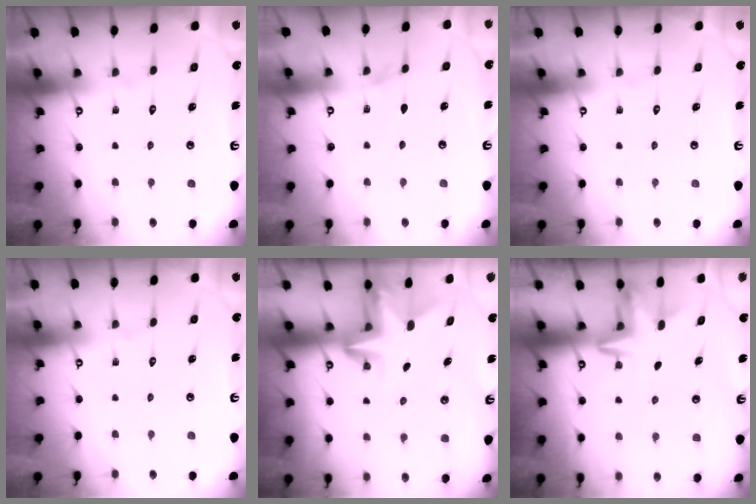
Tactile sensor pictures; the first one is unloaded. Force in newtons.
{"total": 5.8, "press": 5.1, "slide": 2.6}
{"total": 0.0}
{"total": 0.0}
{"total": 3.5, "press": 3.5, "slide": 0.3}
{"total": 3.3, "press": 3.3, "slide": 0.5}